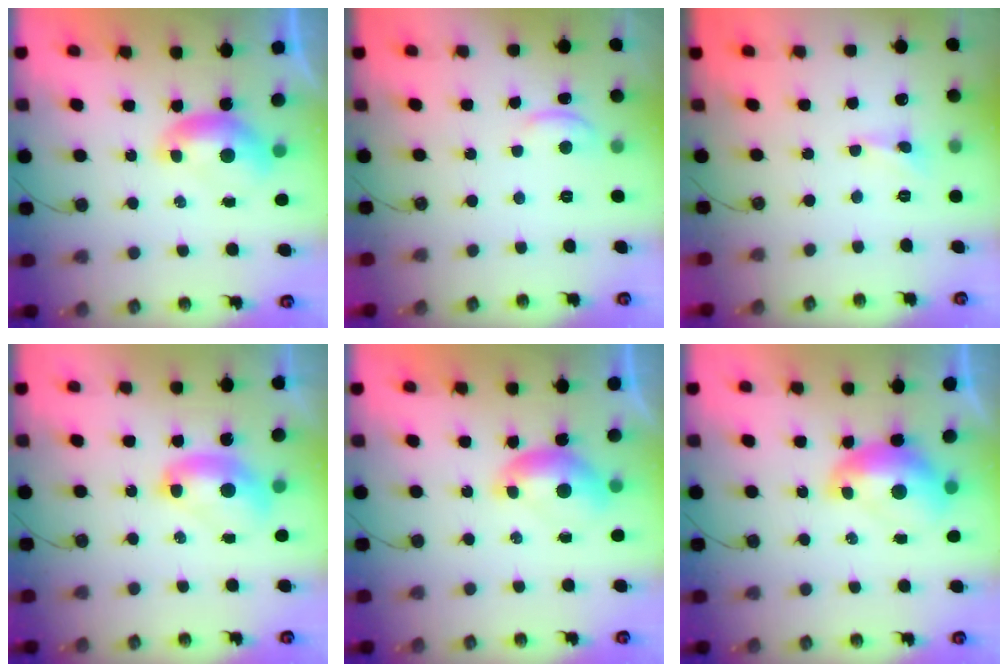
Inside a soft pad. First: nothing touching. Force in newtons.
{"total": 0.0}
{"total": 0.0}
{"total": 2.8, "press": 2.8, "slide": 0.1}
{"total": 1.2, "press": 0.7, "slide": 0.9}
{"total": 2.4, "press": 2.3, "slide": 0.7}